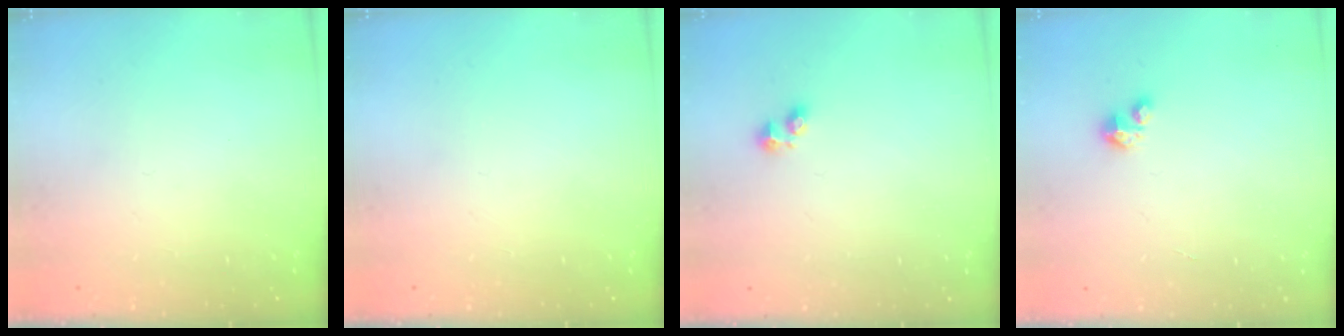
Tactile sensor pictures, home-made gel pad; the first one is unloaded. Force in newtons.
{"total": 0.0}
{"total": 2.2, "press": 2.2, "slide": 0.5}
{"total": 1.9, "press": 1.9, "slide": 0.1}